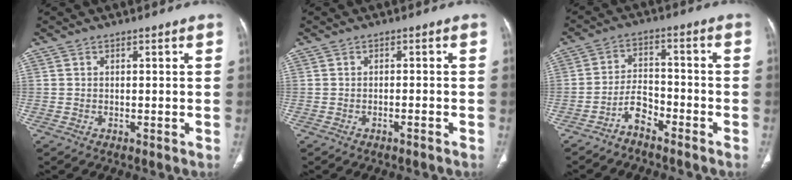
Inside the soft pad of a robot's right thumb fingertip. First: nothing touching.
{"total": 1.4, "force": [-1.1, 0.1, 0.9], "torque": [-0.020, 0.009, -0.009]}
{"total": 4.9, "force": [-3.8, 1.9, 2.4], "torque": [-0.043, 0.039, -0.076]}